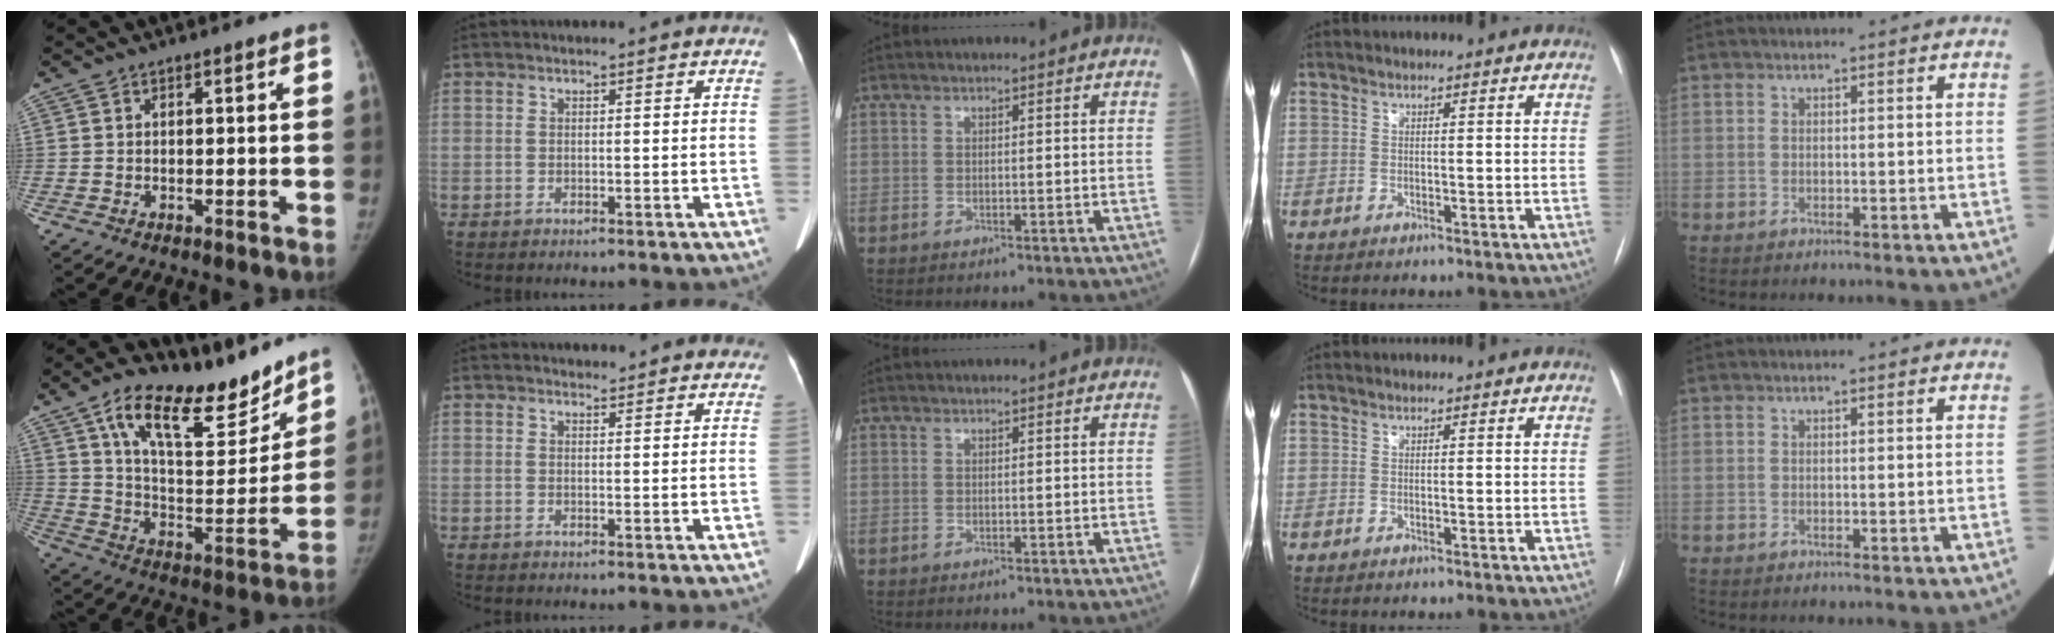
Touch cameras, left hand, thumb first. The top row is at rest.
{"thumb": {"total": 21.2, "force": [15.0, 8.4, 12.4], "torque": [-0.150, -0.071, 0.249]}, "index": {"total": 5.9, "force": [5.6, 1.7, 0.7], "torque": [0.010, 0.005, 0.045]}}